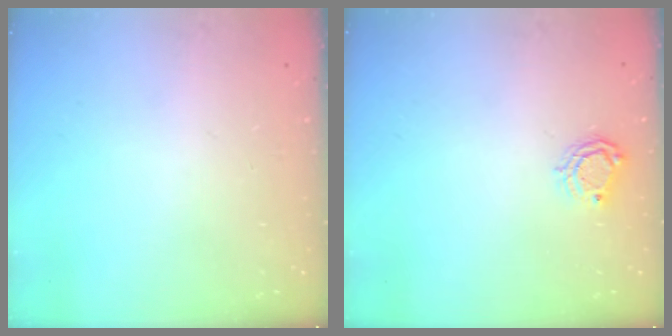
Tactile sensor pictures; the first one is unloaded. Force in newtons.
{"total": 4.9, "press": 4.9, "slide": 0.5}